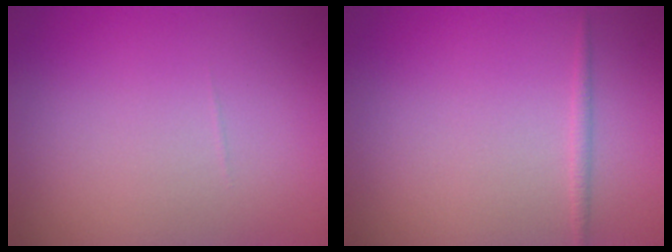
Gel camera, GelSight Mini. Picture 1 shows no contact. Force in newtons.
{"total": 0.8, "press": 0.8, "slide": 0.0}